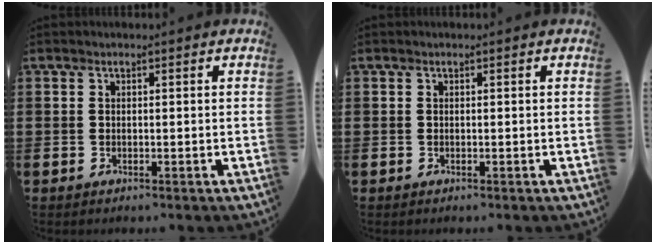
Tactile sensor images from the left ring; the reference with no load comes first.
{"total": 0.0}